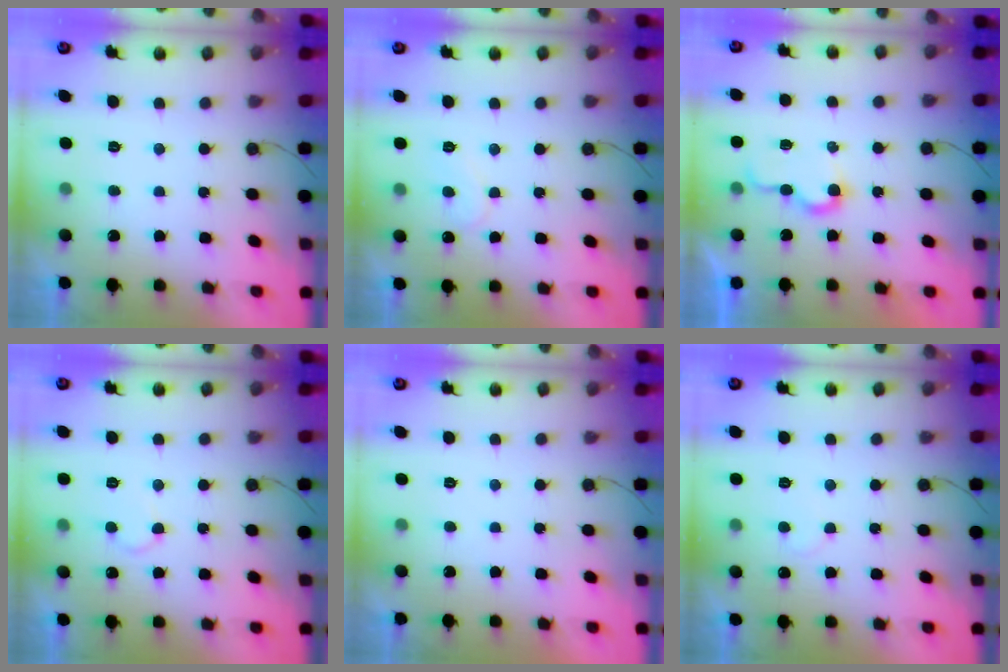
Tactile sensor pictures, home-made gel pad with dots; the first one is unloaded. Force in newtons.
{"total": 6.5, "press": 6.5, "slide": 0.5}
{"total": 5.1, "press": 5.1, "slide": 0.6}
{"total": 5.4, "press": 5.4, "slide": 0.4}
{"total": 1.6, "press": 1.6, "slide": 0.0}
{"total": 3.7, "press": 3.7, "slide": 0.3}